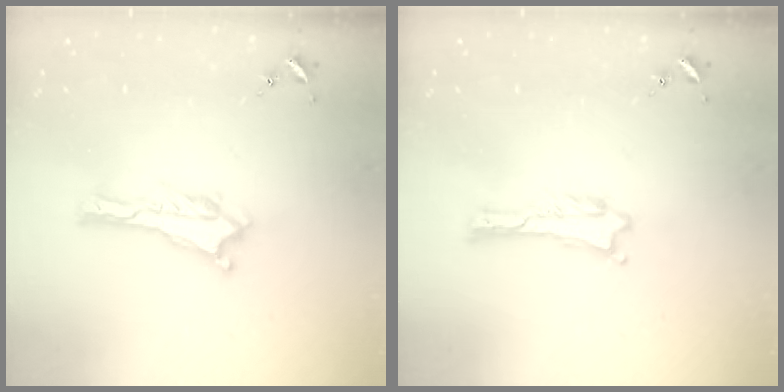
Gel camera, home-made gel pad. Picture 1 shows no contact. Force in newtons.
{"total": 0.0}